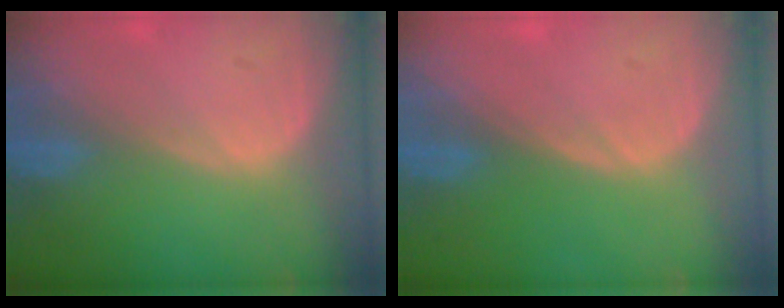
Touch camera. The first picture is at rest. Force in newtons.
{"total": 0.0}